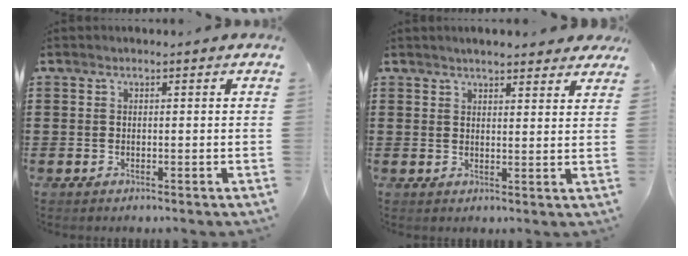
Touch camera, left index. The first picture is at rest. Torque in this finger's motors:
{"motor_torque": [0.88, -0.14, 0.38, 0.03]}